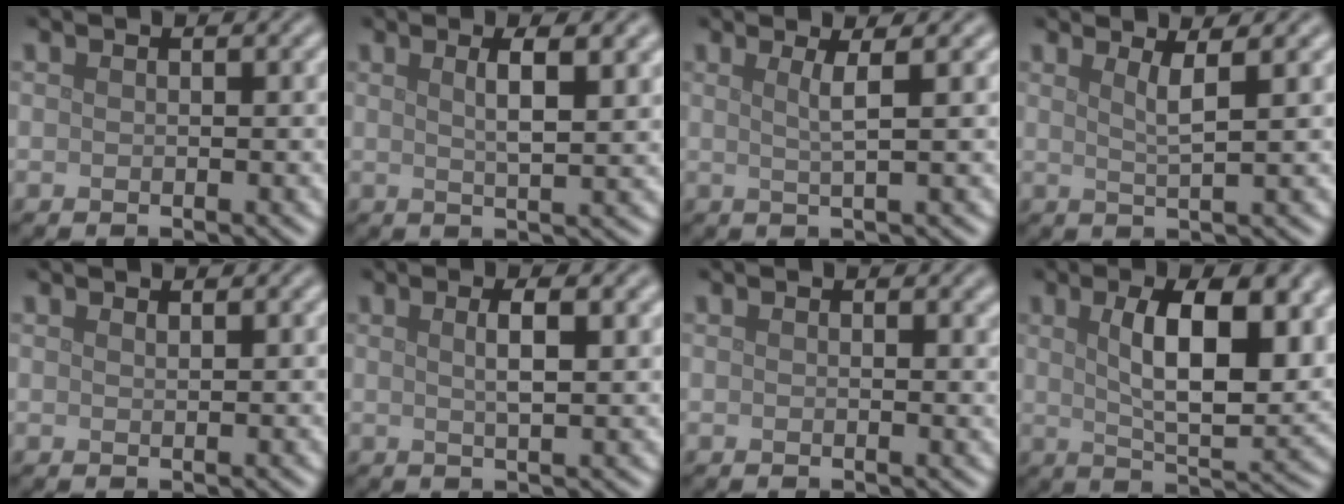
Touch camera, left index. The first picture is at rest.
{"total": 4.0, "force": [1.6, 1.0, 3.5], "torque": [-0.047, 0.004, 0.024]}
{"total": 2.2, "force": [0.7, 0.4, 2.0], "torque": [-0.034, 0.002, 0.006]}
{"total": 2.4, "force": [1.1, 0.5, 2.0], "torque": [-0.030, 0.000, 0.016]}
{"total": 0.6, "force": [0.6, 0.1, 0.1], "torque": [-0.001, 0.000, 0.012]}
{"total": 3.2, "force": [1.0, 0.8, 2.9], "torque": [-0.040, 0.006, 0.014]}
{"total": 1.2, "force": [0.7, 0.4, 0.9], "torque": [-0.005, 0.002, 0.008]}
{"total": 10.2, "force": [2.7, 3.9, 9.0], "torque": [-0.138, -0.004, 0.048]}